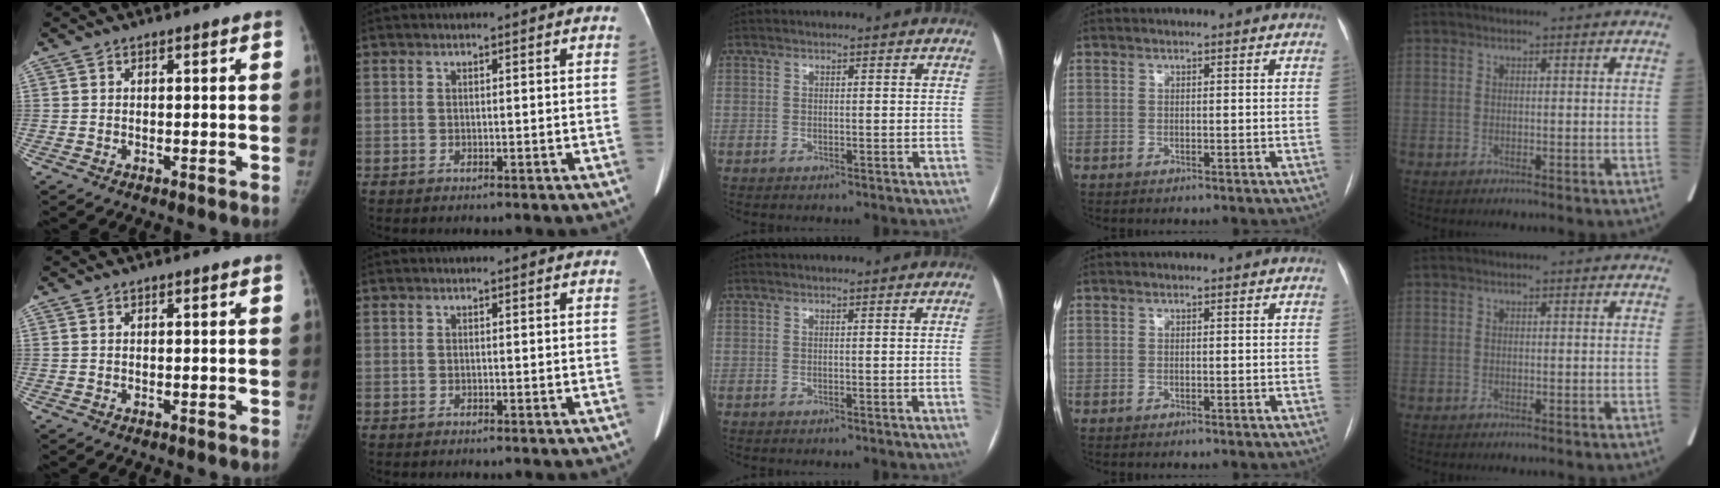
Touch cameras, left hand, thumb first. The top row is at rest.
{"middle": {"total": 1.5, "force": [-0.2, -0.6, 1.3], "torque": [-0.016, 0.000, -0.004]}}